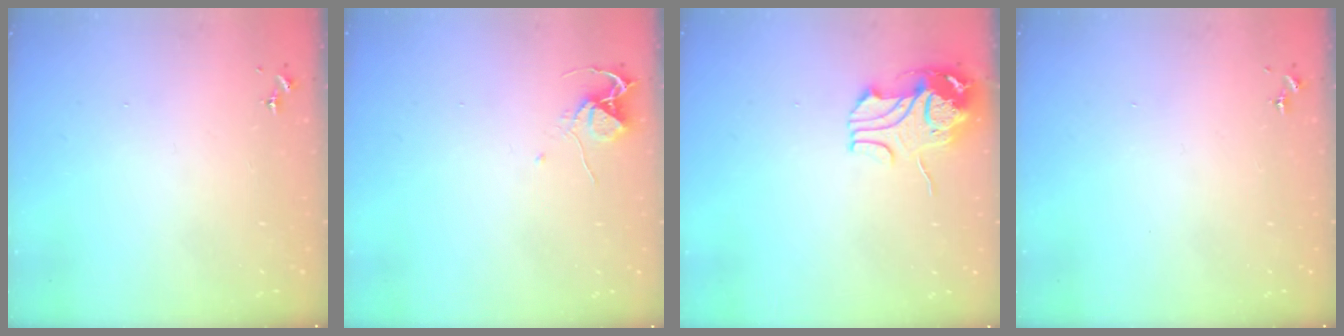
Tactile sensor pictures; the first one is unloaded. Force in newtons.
{"total": 5.9, "press": 5.9, "slide": 0.5}
{"total": 11.1, "press": 11.0, "slide": 1.4}
{"total": 0.0}